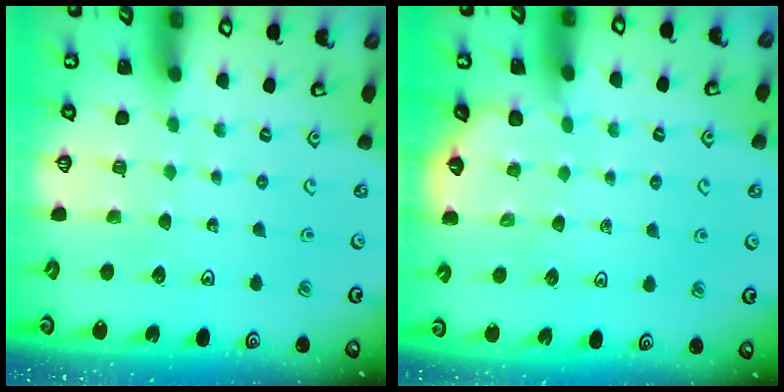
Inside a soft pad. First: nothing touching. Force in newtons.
{"total": 3.0, "press": 2.9, "slide": 0.5}